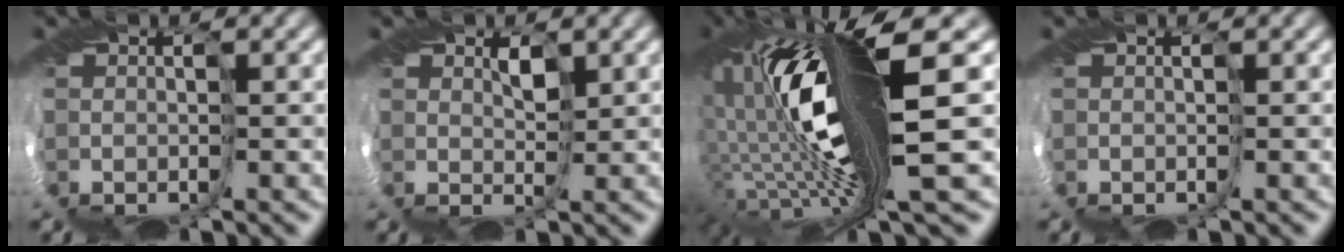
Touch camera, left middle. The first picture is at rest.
{"total": 1.1, "force": [1.1, 0.0, 0.1], "torque": [-0.007, 0.002, 0.024]}
{"total": 14.9, "force": [0.3, 3.3, 14.6], "torque": [-0.268, -0.029, 0.037]}
{"total": 0.0}